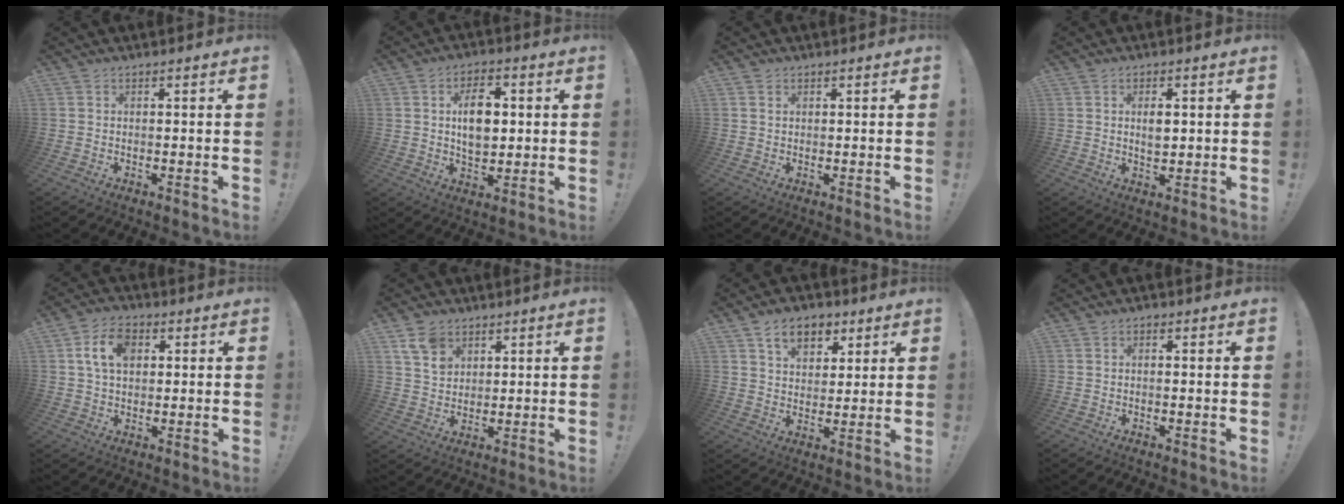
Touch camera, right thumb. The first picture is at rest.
{"total": 10.4, "force": [1.6, 6.8, 7.8], "torque": [-0.124, 0.004, 0.023]}
{"total": 1.0, "force": [0.5, 0.8, 0.2], "torque": [-0.003, 0.000, 0.011]}
{"total": 3.8, "force": [0.8, 2.2, 3.0], "torque": [-0.040, -0.002, 0.008]}
{"total": 9.3, "force": [2.4, 6.4, 6.3], "torque": [-0.113, 0.012, 0.045]}
{"total": 7.8, "force": [4.7, 5.3, 3.3], "torque": [-0.056, -0.017, 0.093]}
{"total": 10.2, "force": [5.5, 6.7, 5.3], "torque": [-0.082, -0.015, 0.105]}
{"total": 0.6, "force": [-0.5, 0.3, 0.2], "torque": [-0.003, 0.000, -0.008]}